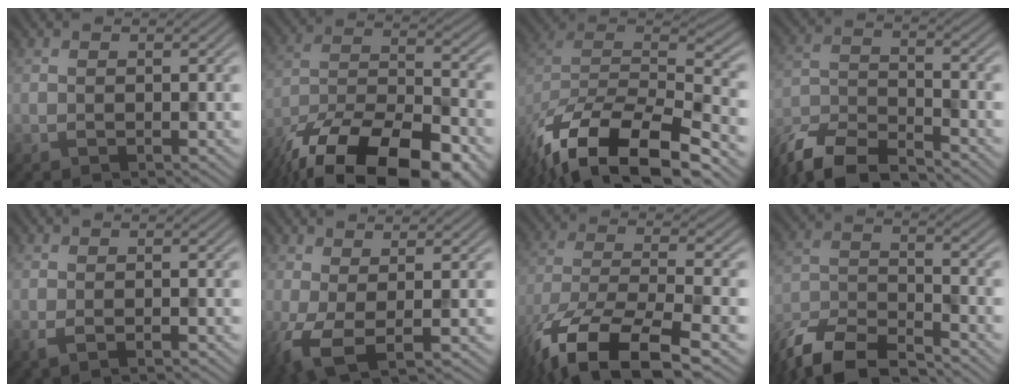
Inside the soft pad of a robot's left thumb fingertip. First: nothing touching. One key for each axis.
{"total": 19.0, "fx": -13.7, "fy": 7.2, "fz": 11.0, "tx": -0.202, "ty": -0.046, "tz": -0.215}
{"total": 17.0, "fx": -11.6, "fy": 7.1, "fz": 10.2, "tx": -0.243, "ty": -0.043, "tz": -0.179}
{"total": 10.1, "fx": -8.7, "fy": 2.7, "fz": 4.4, "tx": -0.095, "ty": -0.012, "tz": -0.176}
{"total": 1.4, "fx": -0.6, "fy": 0.2, "fz": 1.2, "tx": -0.027, "ty": -0.004, "tz": -0.015}
{"total": 4.4, "fx": -0.6, "fy": 1.1, "fz": 4.2, "tx": -0.095, "ty": -0.001, "tz": -0.019}
{"total": 15.1, "fx": -9.6, "fy": 4.9, "fz": 10.6, "tx": -0.238, "ty": -0.034, "tz": -0.169}
{"total": 11.1, "fx": -9.6, "fy": 3.0, "fz": 4.9, "tx": -0.107, "ty": -0.014, "tz": -0.187}